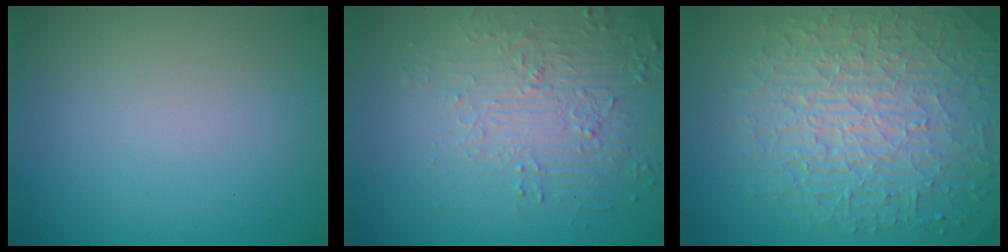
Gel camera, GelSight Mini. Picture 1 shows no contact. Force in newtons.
{"total": 4.5, "press": 3.9, "slide": 2.2}
{"total": 10.2, "press": 6.7, "slide": 7.8}